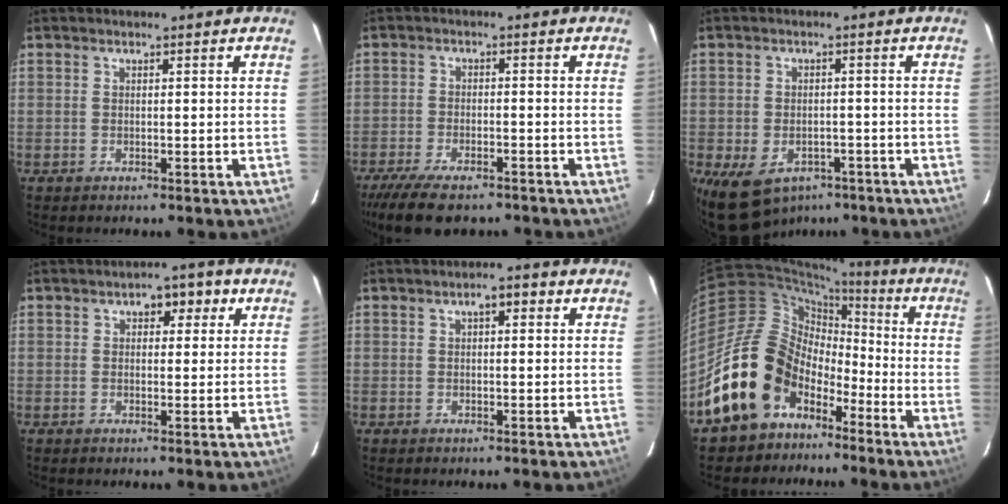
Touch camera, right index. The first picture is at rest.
{"total": 11.4, "force": [-9.0, 3.8, 5.9], "torque": [-0.143, -0.030, -0.153]}
{"total": 10.9, "force": [-6.3, 7.2, 5.2], "torque": [-0.117, -0.008, -0.080]}
{"total": 4.4, "force": [1.7, 3.0, 2.9], "torque": [-0.040, 0.021, 0.022]}
{"total": 2.7, "force": [1.0, 1.1, 2.2], "torque": [-0.034, 0.013, 0.013]}
{"total": 15.4, "force": [-8.5, 11.3, 6.1], "torque": [-0.129, 0.031, -0.134]}